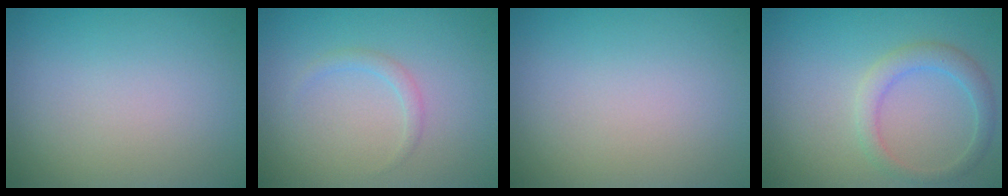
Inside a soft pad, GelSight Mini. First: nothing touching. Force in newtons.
{"total": 1.1, "press": 1.1, "slide": 0.1}
{"total": 0.0}
{"total": 2.5, "press": 2.5, "slide": 0.0}